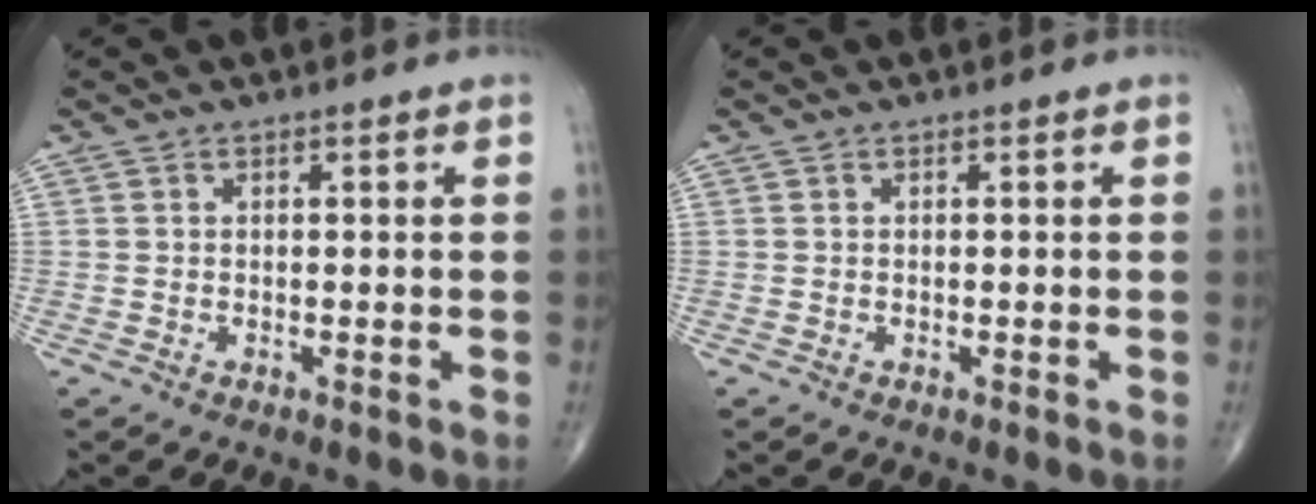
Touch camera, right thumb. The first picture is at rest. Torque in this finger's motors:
{"motor_torque": [0.04, 0.04, -0.04, -0.04, 0.00]}